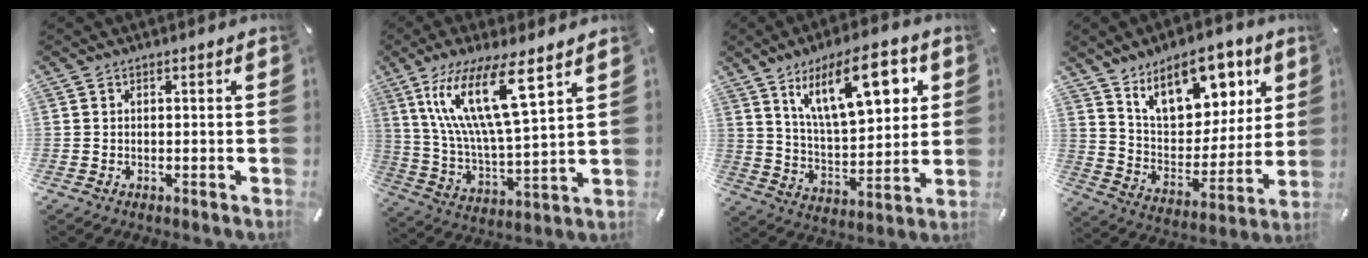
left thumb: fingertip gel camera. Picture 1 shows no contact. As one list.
[{"total": 17.5, "force": [10.0, 3.8, 13.9], "torque": [-0.302, -0.035, 0.161]}, {"total": 19.4, "force": [9.4, 8.7, 14.5], "torque": [-0.229, -0.022, 0.154]}, {"total": 16.5, "force": [10.6, 9.4, 8.3], "torque": [-0.131, -0.058, 0.193]}]